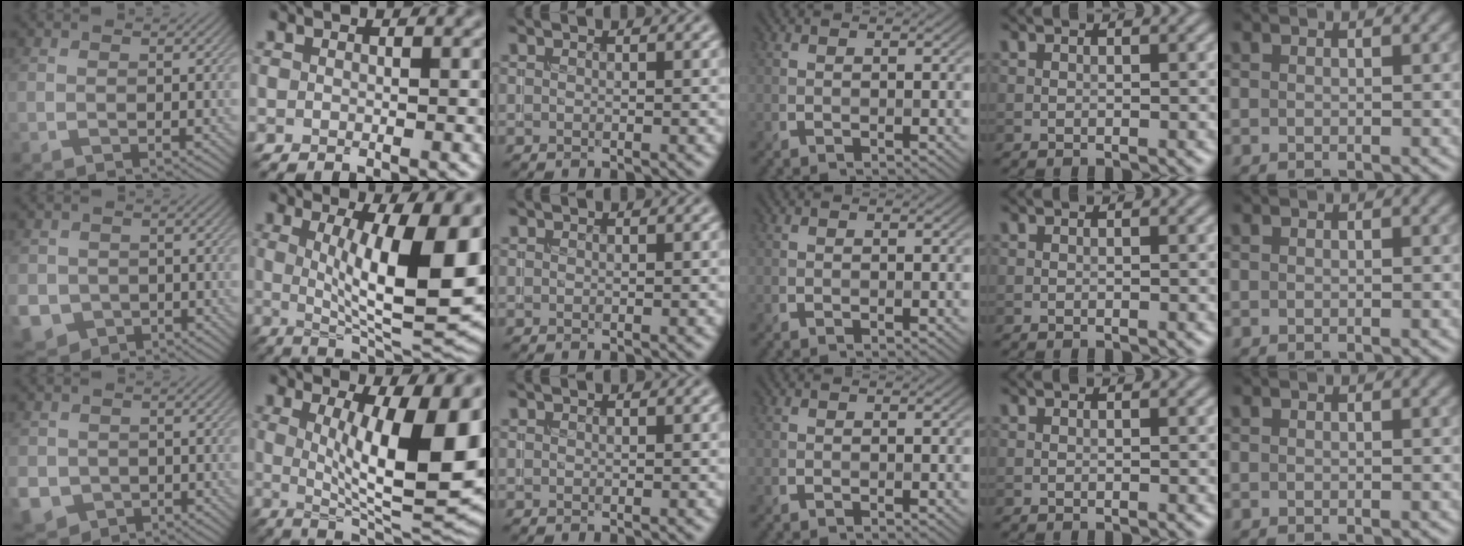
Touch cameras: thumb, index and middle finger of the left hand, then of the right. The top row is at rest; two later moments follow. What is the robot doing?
{"motion": "insert", "object": "coin"}